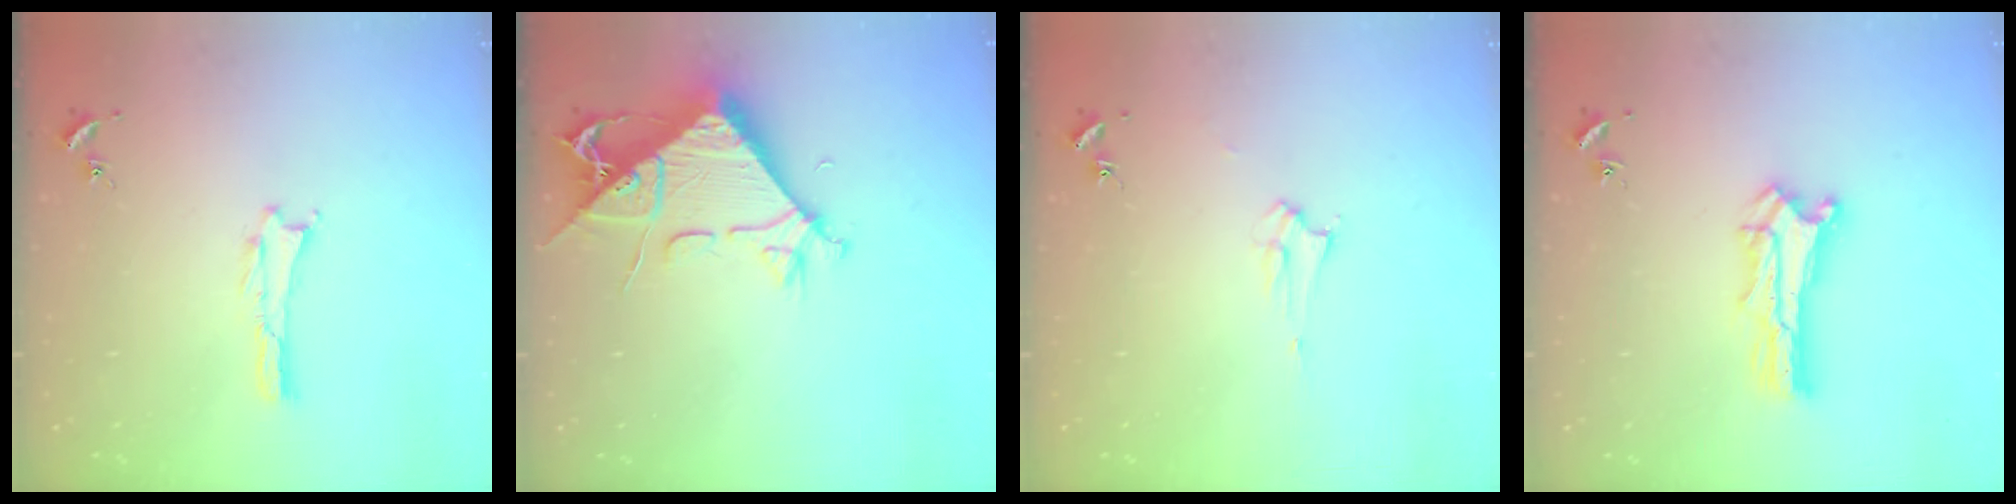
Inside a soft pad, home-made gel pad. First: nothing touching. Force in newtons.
{"total": 9.5, "press": 9.4, "slide": 1.2}
{"total": 2.1, "press": 2.1, "slide": 0.2}
{"total": 1.5, "press": 1.5, "slide": 0.2}